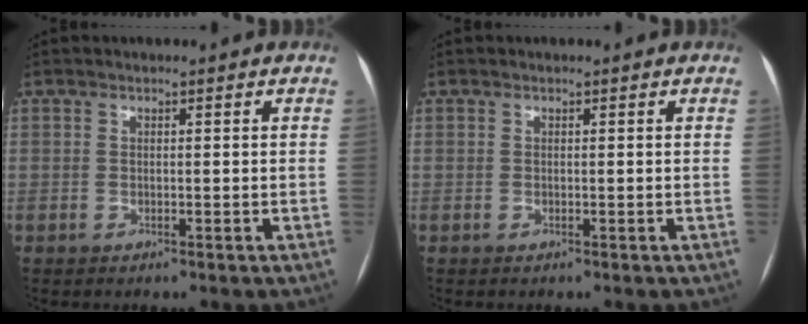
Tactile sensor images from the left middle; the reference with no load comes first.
{"total": 0.0}